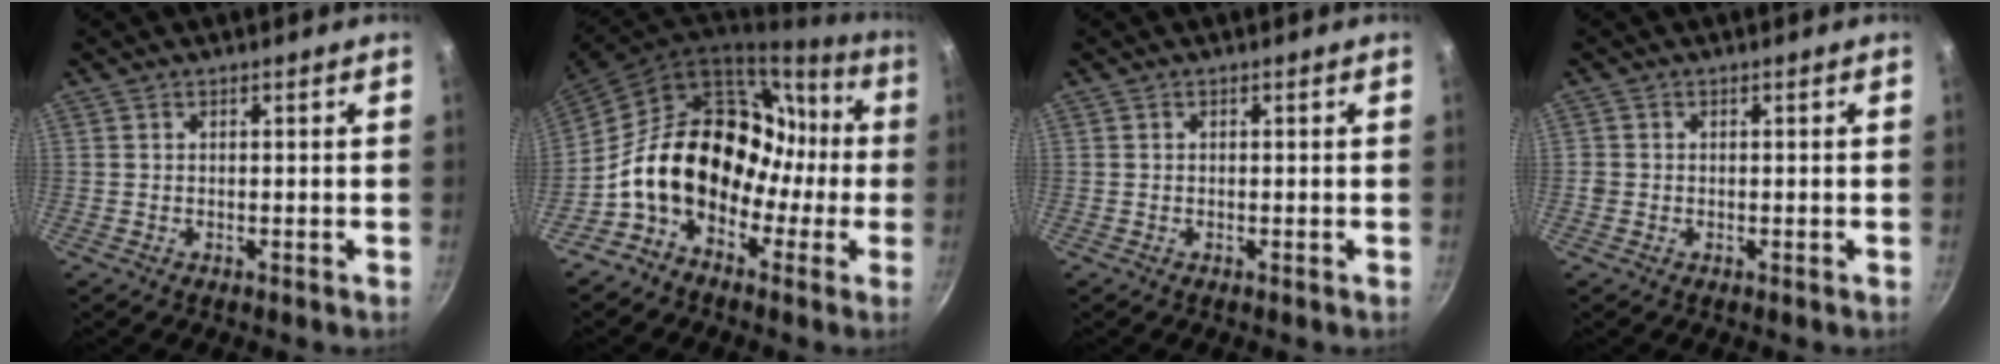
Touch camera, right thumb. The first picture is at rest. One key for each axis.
{"total": 20.8, "fx": -3.1, "fy": 15.9, "fz": 13.0, "tx": -0.165, "ty": 0.077, "tz": -0.057}
{"total": 0.0}
{"total": 1.0, "fx": -0.3, "fy": 0.9, "fz": 0.3, "tx": -0.004, "ty": 0.001, "tz": -0.006}